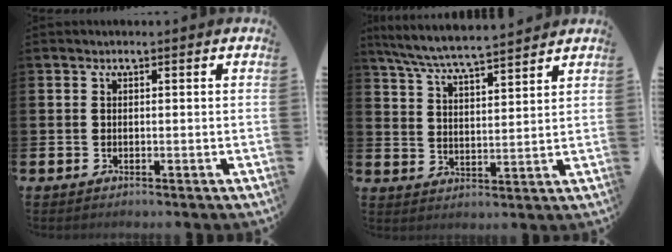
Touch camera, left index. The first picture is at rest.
{"total": 6.6, "force": [6.4, 0.0, 1.8], "torque": [-0.062, -0.038, 0.114]}